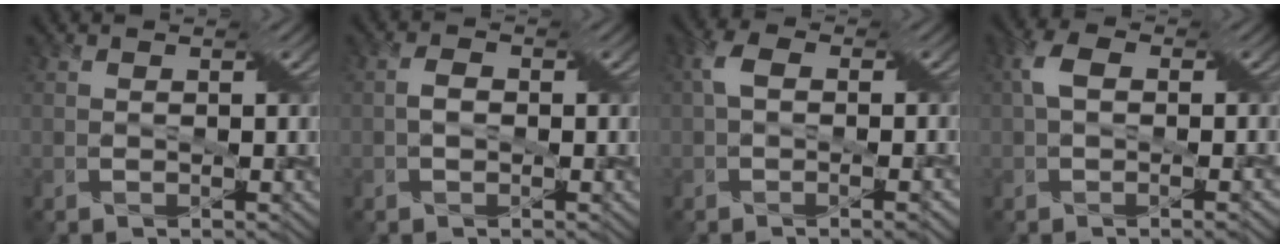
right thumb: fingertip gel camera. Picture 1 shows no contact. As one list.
[{"total": 1.7, "force": [-0.3, 1.2, 1.2], "torque": [-0.026, 0.004, -0.007]}, {"total": 4.8, "force": [-0.5, 2.4, 4.1], "torque": [-0.084, 0.006, -0.010]}, {"total": 4.4, "force": [0.0, 2.4, 3.7], "torque": [-0.075, 0.007, -0.004]}]